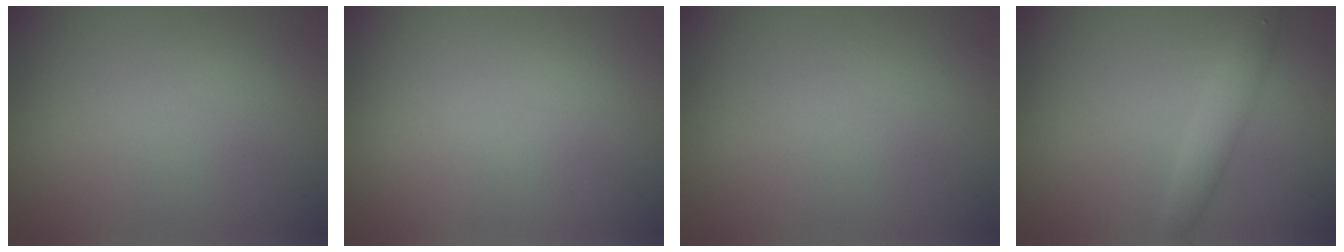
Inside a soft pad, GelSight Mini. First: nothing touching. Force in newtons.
{"total": 0.0}
{"total": 0.0}
{"total": 2.5, "press": 2.5, "slide": 0.2}